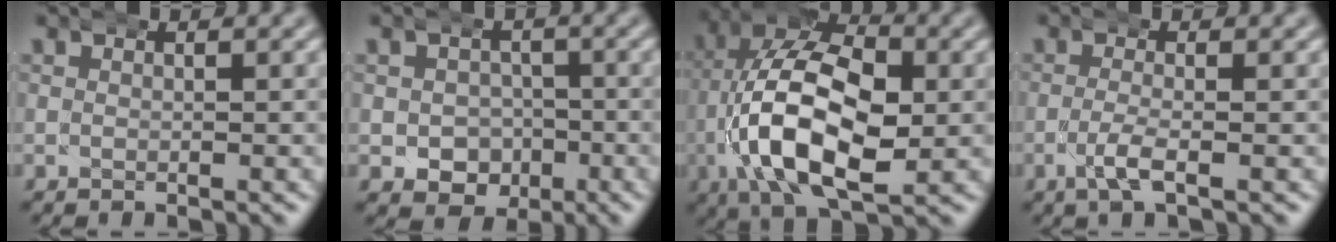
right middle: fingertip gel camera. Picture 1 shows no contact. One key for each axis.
{"total": 5.8, "fx": -2.3, "fy": 5.1, "fz": 1.5, "tx": -0.021, "ty": -0.029, "tz": -0.029}
{"total": 14.2, "fx": -1.0, "fy": 9.2, "fz": 10.7, "tx": -0.209, "ty": -0.026, "tz": -0.013}
{"total": 2.4, "fx": -1.4, "fy": 0.5, "fz": 1.9, "tx": -0.055, "ty": -0.011, "tz": -0.022}